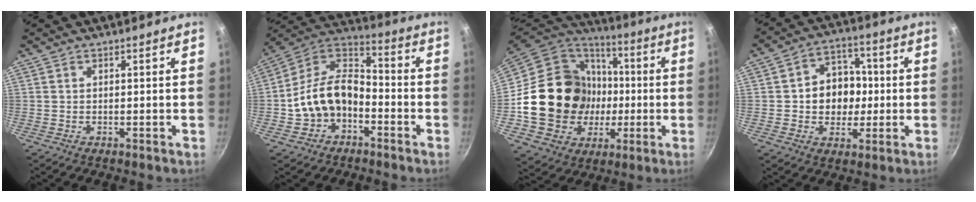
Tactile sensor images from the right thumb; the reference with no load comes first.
{"total": 13.8, "force": [-4.4, 9.7, 8.8], "torque": [-0.136, 0.061, -0.093]}
{"total": 25.4, "force": [-0.9, 22.0, 12.7], "torque": [-0.209, 0.034, 0.007]}
{"total": 11.4, "force": [-0.1, 9.4, 6.4], "torque": [-0.054, 0.014, -0.006]}